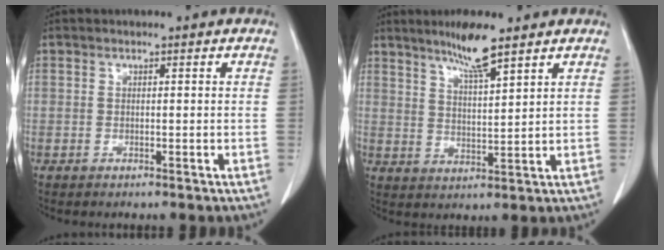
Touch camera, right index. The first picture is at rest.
{"total": 6.8, "force": [5.0, 0.1, 4.6], "torque": [-0.088, -0.003, 0.092]}